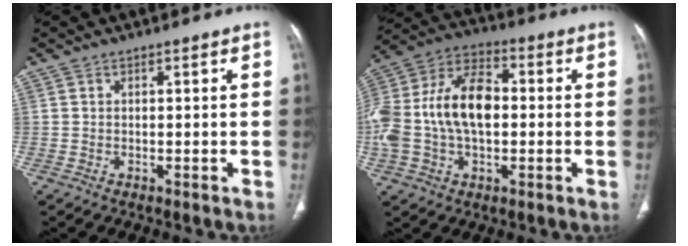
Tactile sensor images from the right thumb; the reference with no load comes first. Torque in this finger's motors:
{"motor_torque": [2.58, 2.42, 1.76, -0.36, 0.23]}